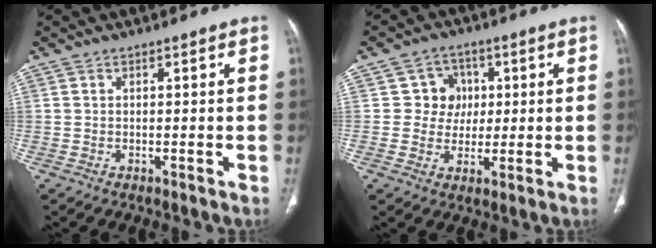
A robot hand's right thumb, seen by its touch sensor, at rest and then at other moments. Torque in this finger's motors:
{"motor_torque": [-0.52, 0.37, 0.11, -0.38, -0.02]}